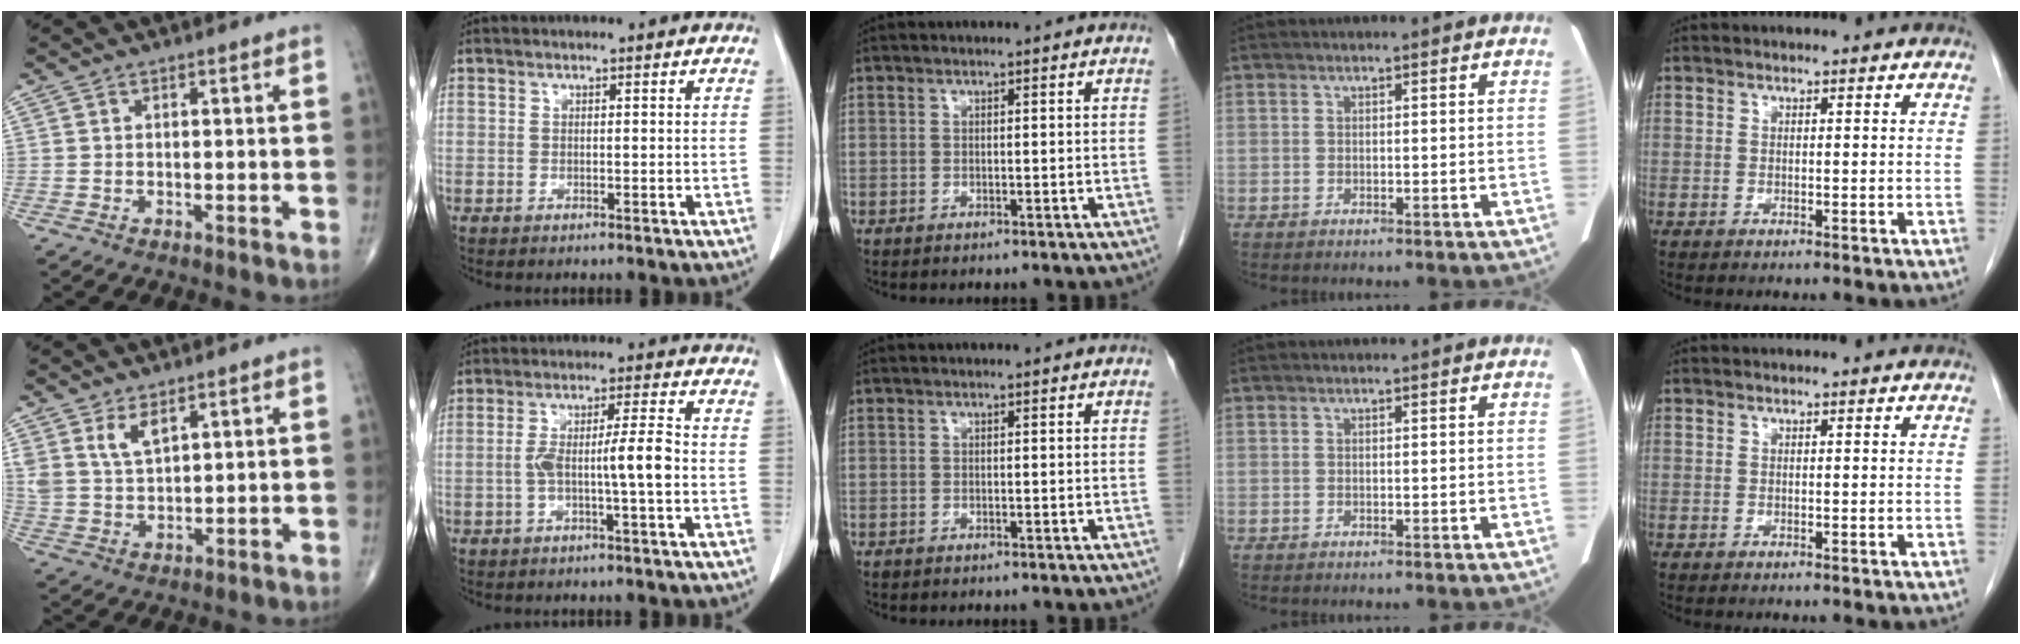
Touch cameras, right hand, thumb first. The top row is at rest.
{"thumb": {"total": 5.1, "force": [3.1, 2.4, 3.4], "torque": [-0.057, -0.016, 0.066]}, "index": {"total": 6.2, "force": [-1.3, -0.1, 6.1], "torque": [-0.113, 0.013, -0.020]}}